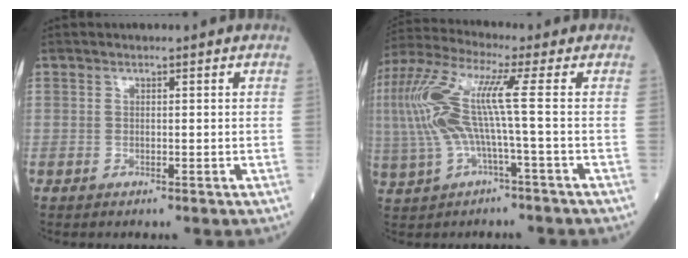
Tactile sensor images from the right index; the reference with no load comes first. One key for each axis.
{"total": 11.3, "fx": 0.0, "fy": 0.2, "fz": 11.3, "tx": -0.258, "ty": 0.025, "tz": -0.003}